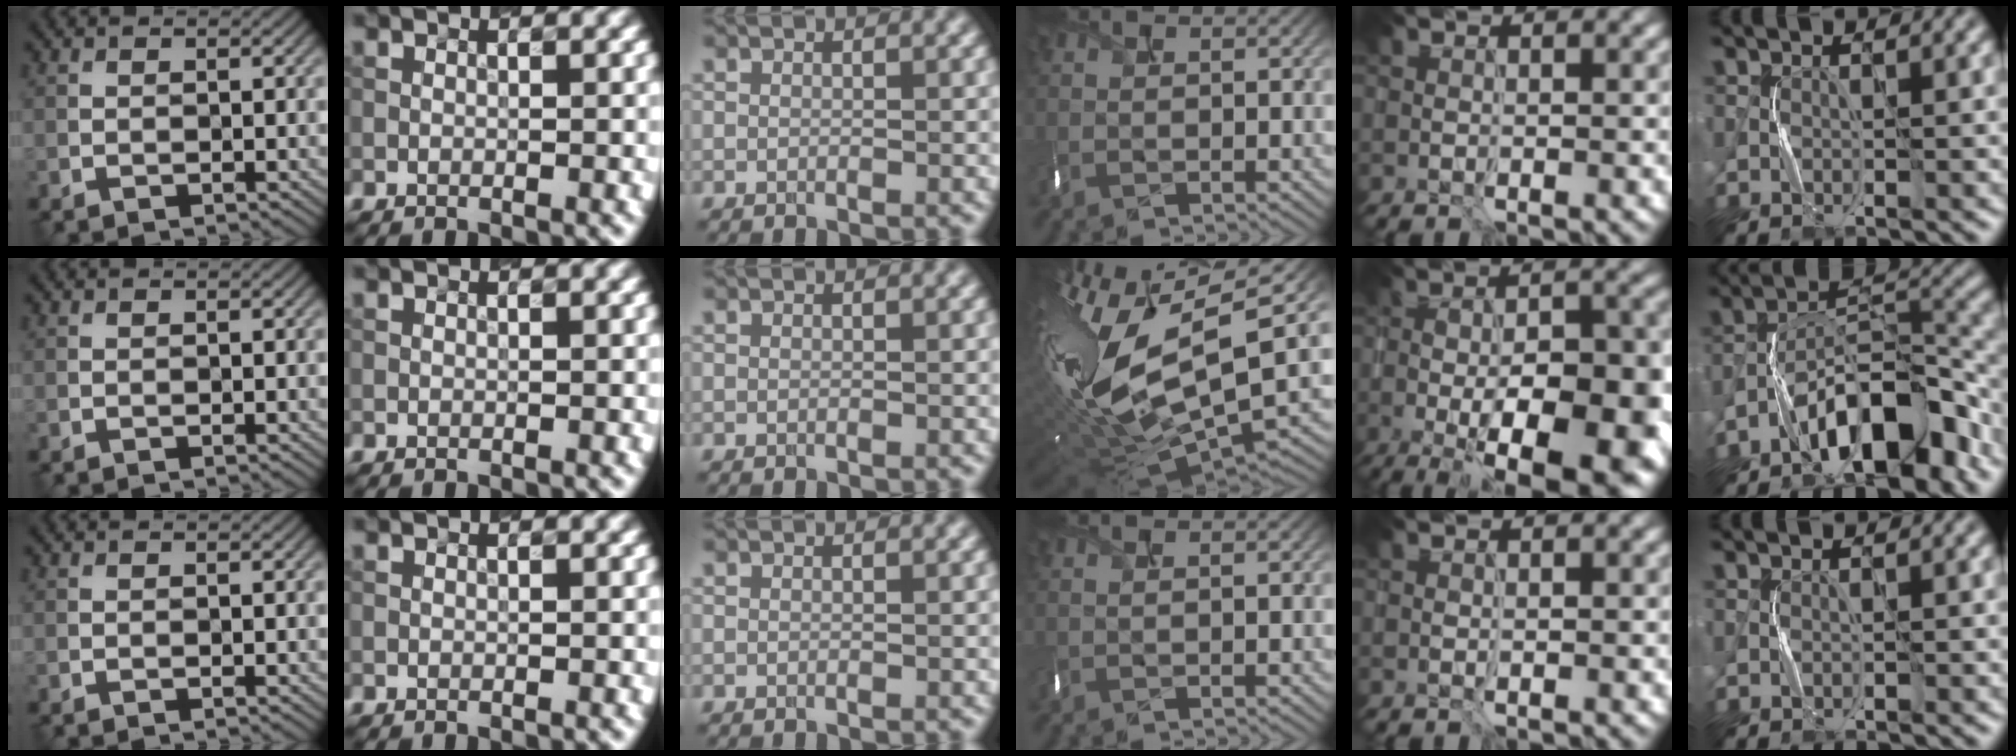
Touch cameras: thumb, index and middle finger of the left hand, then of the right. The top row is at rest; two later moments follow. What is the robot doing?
{"motion": "shake", "object": "box of matches"}